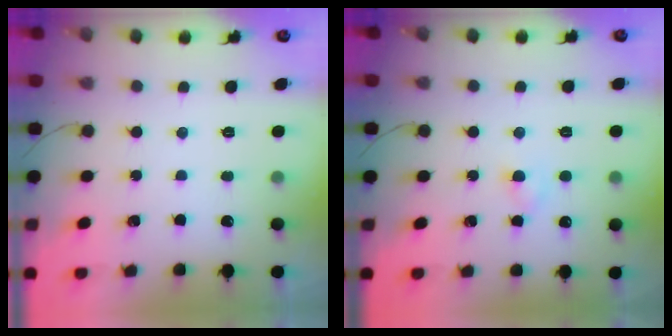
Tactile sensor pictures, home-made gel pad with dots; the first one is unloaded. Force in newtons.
{"total": 2.3, "press": 2.1, "slide": 1.0}